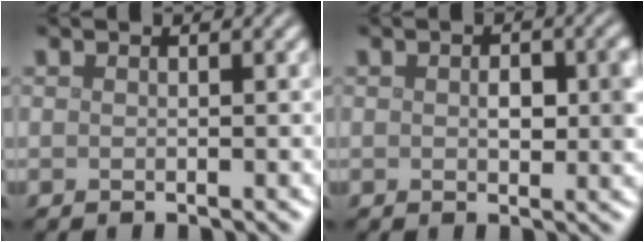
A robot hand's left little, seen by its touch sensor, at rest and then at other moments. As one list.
[{"total": 2.9, "force": [0.1, 1.6, 2.4], "torque": [-0.034, -0.001, 0.001]}]